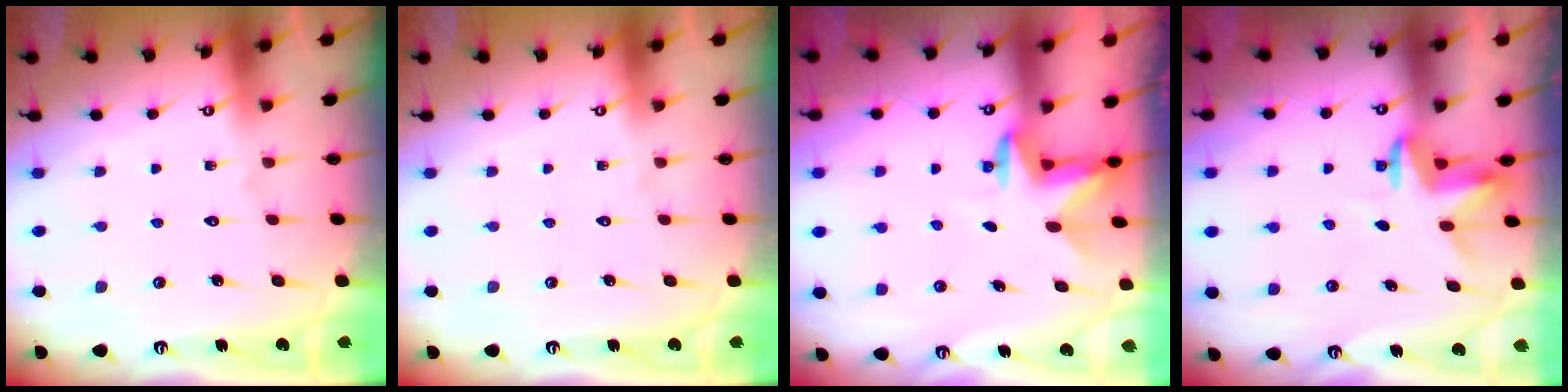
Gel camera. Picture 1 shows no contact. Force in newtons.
{"total": 0.0}
{"total": 2.9, "press": 2.8, "slide": 0.7}
{"total": 3.3, "press": 3.3, "slide": 0.3}